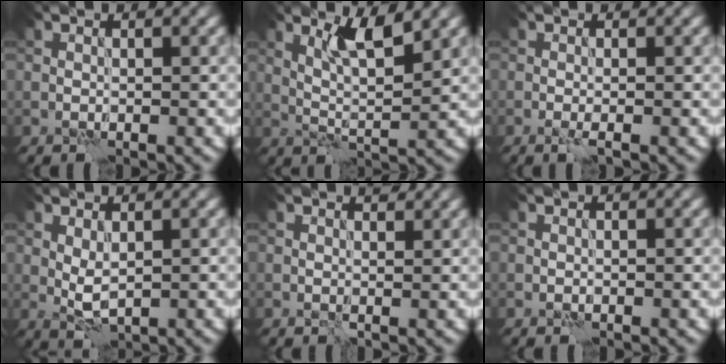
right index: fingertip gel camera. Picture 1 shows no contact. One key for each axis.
{"total": 4.1, "fx": 2.2, "fy": 0.7, "fz": 3.4, "tx": -0.067, "ty": -0.004, "tz": 0.041}
{"total": 1.2, "fx": -0.4, "fy": 0.1, "fz": 1.1, "tx": -0.019, "ty": -0.004, "tz": -0.011}
{"total": 2.2, "fx": 0.6, "fy": 1.0, "fz": 1.8, "tx": -0.042, "ty": -0.001, "tz": 0.014}
{"total": 1.0, "fx": 0.9, "fy": 0.2, "fz": 0.4, "tx": -0.009, "ty": -0.004, "tz": 0.013}
{"total": 0.0}